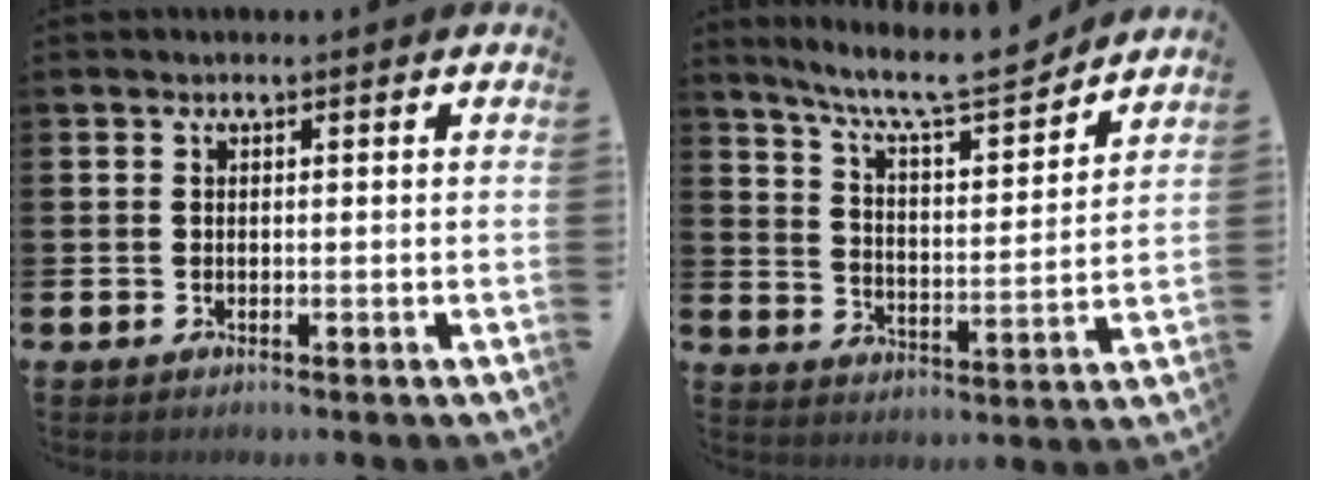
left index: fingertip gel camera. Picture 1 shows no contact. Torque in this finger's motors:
{"motor_torque": [0.91, -1.23, 0.42, 0.14]}